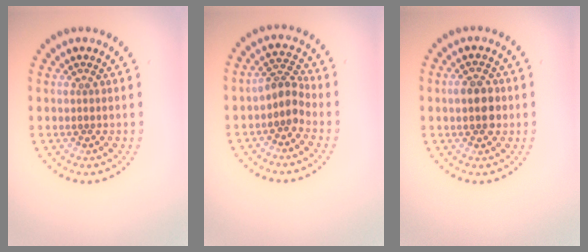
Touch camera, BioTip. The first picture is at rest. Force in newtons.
{"total": 2.5, "press": 1.9, "slide": 1.6}
{"total": 3.1, "press": 3.1, "slide": 0.3}